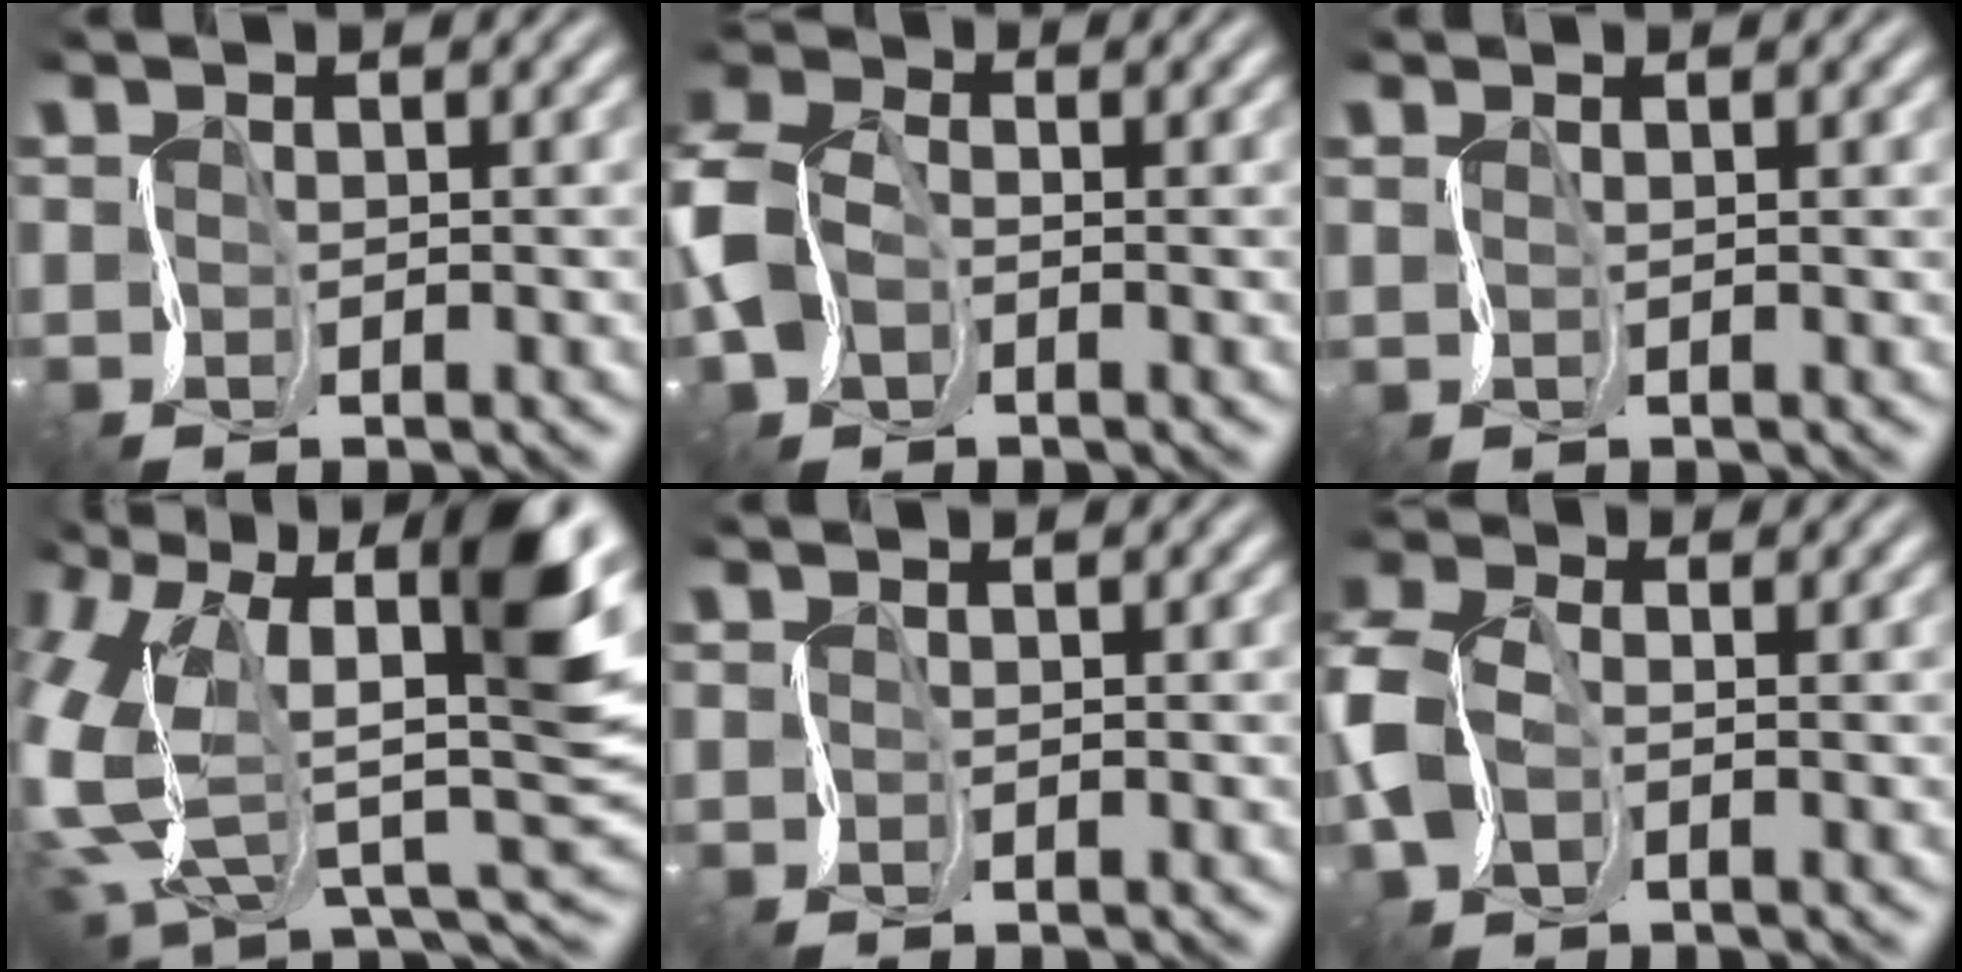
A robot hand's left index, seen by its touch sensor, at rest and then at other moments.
{"total": 5.9, "force": [-1.4, 4.4, 3.7], "torque": [-0.115, 0.002, -0.038]}
{"total": 1.0, "force": [0.9, 0.0, -0.2], "torque": [0.004, 0.003, 0.011]}
{"total": 12.2, "force": [3.1, 7.2, 9.4], "torque": [-0.205, 0.008, 0.054]}
{"total": 0.0}
{"total": 5.8, "force": [-0.4, 4.1, 4.0], "torque": [-0.126, 0.002, -0.018]}